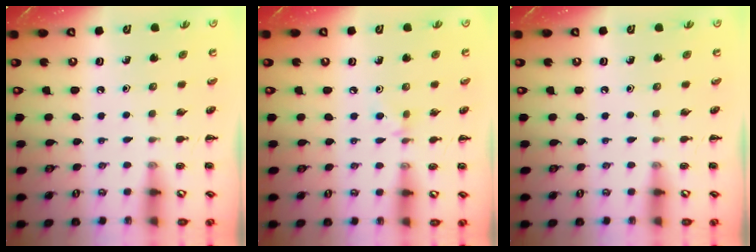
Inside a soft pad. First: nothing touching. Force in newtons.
{"total": 3.9, "press": 3.6, "slide": 1.5}
{"total": 0.0}